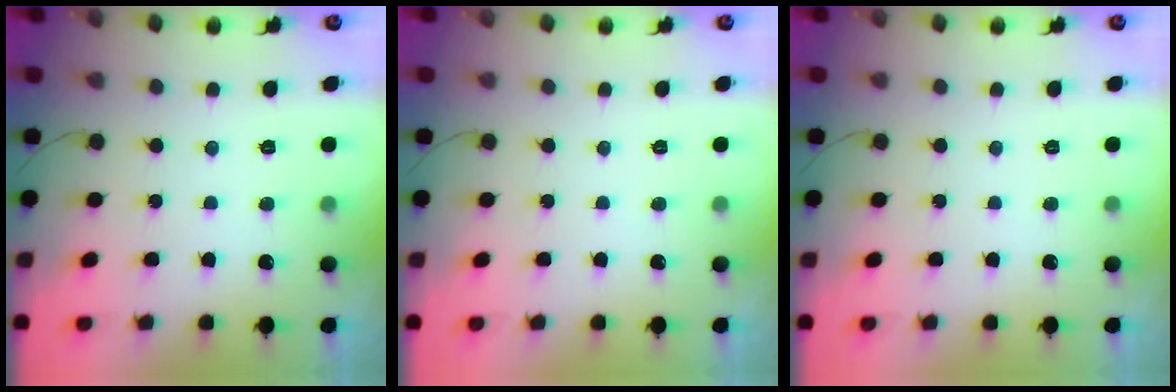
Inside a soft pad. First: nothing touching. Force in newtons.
{"total": 0.0}
{"total": 0.0}